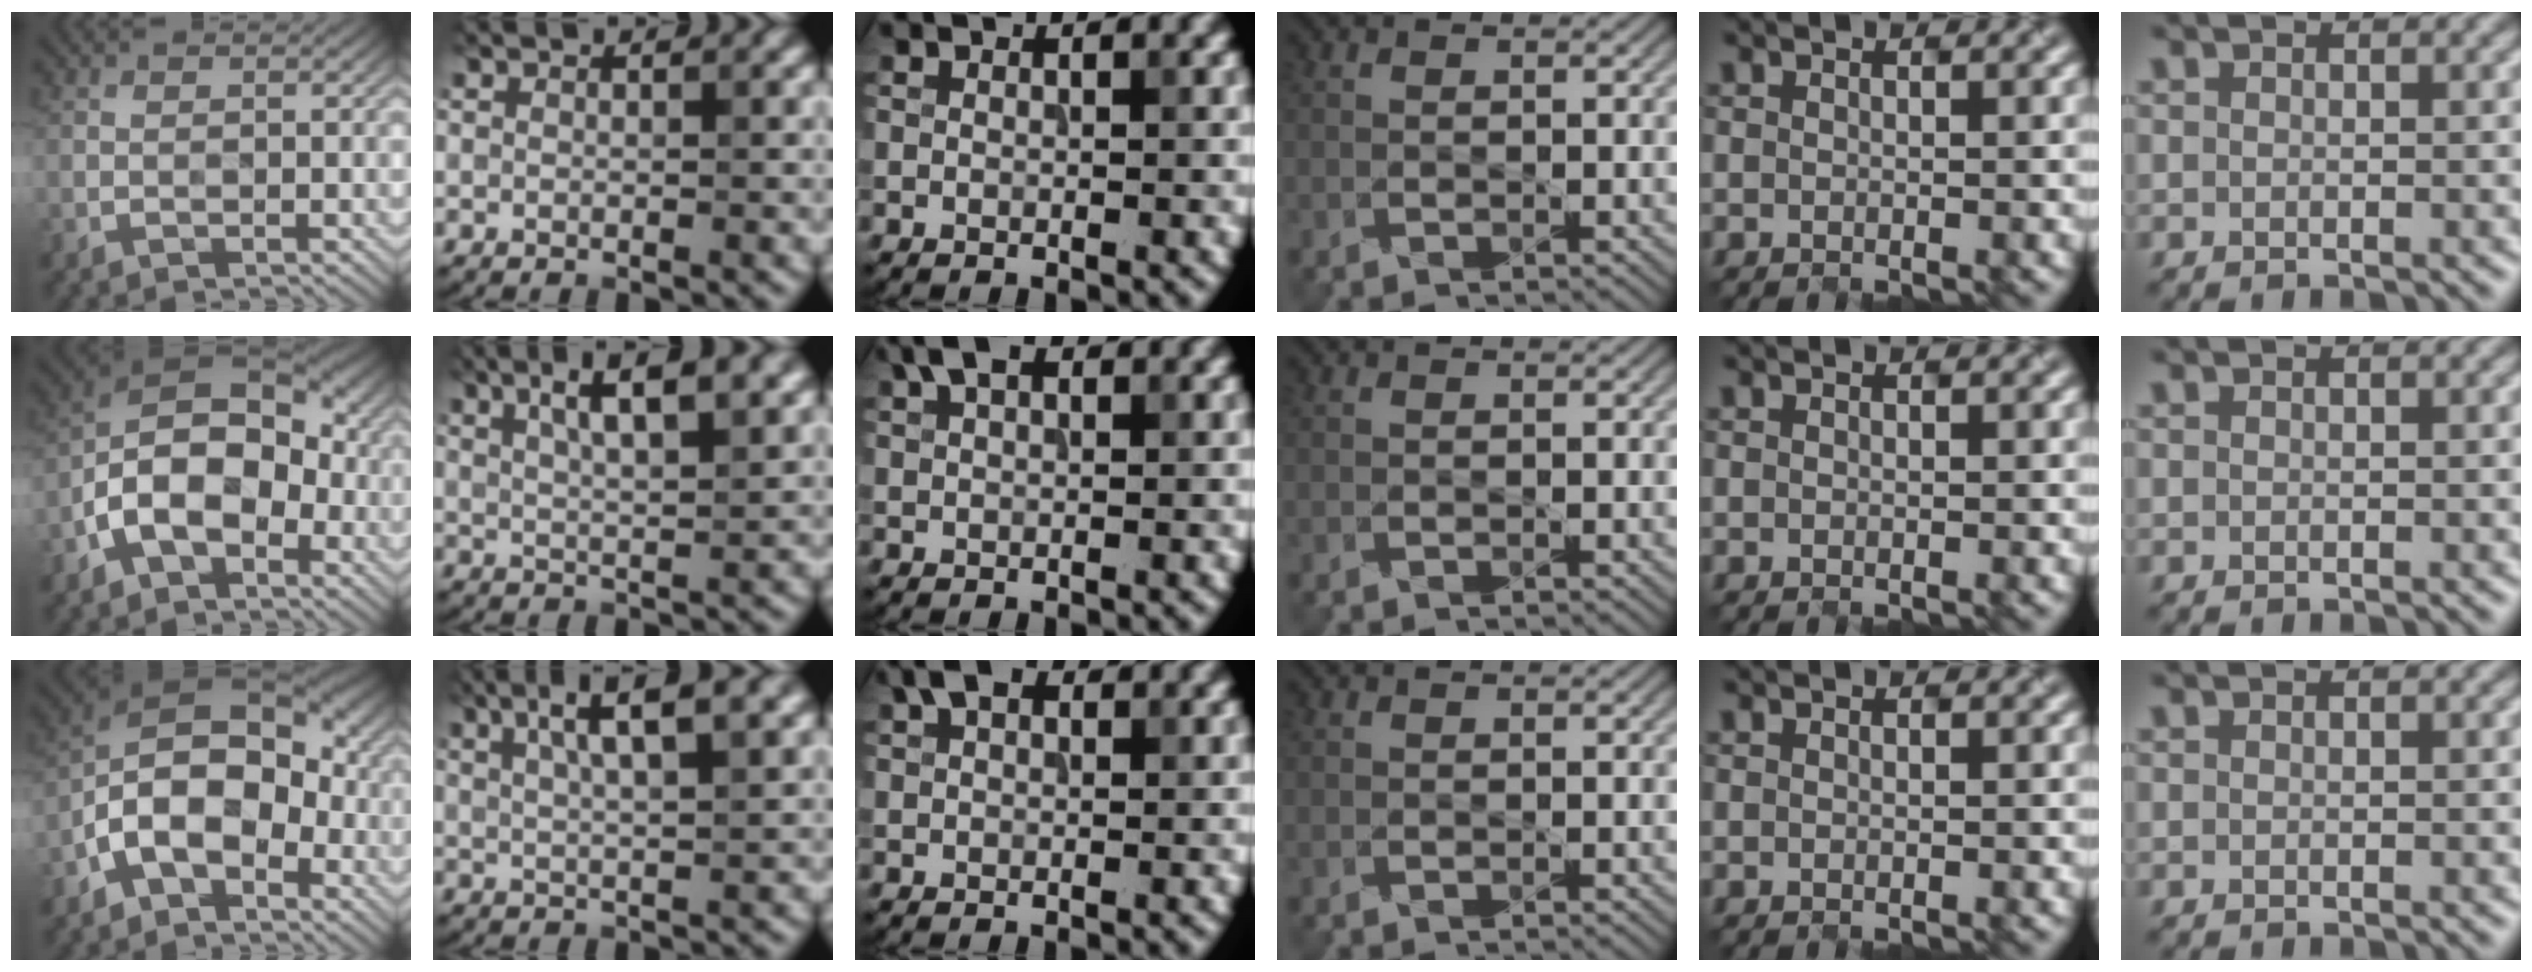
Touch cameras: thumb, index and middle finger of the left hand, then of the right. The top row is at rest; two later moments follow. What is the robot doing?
{"motion": "open", "object": "folder"}